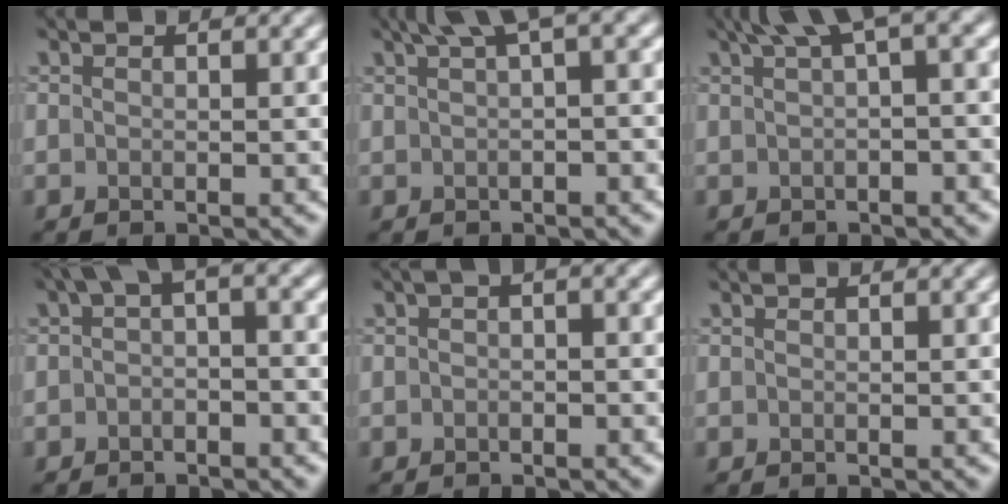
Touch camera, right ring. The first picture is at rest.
{"total": 3.5, "force": [1.6, 0.5, 3.0], "torque": [-0.037, 0.015, 0.021]}
{"total": 3.9, "force": [1.7, 0.8, 3.4], "torque": [-0.041, 0.016, 0.022]}
{"total": 2.8, "force": [0.3, 1.4, 2.5], "torque": [-0.035, 0.016, -0.006]}
{"total": 1.1, "force": [0.1, 0.5, 1.0], "torque": [-0.021, 0.005, -0.005]}
{"total": 0.0}